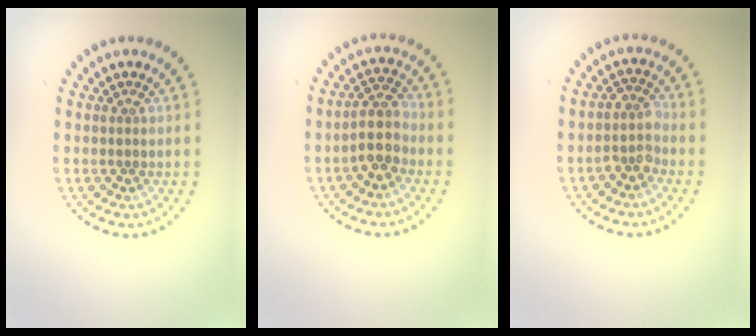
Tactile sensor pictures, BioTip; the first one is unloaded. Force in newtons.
{"total": 2.8, "press": 2.6, "slide": 1.2}
{"total": 2.1, "press": 1.6, "slide": 1.4}